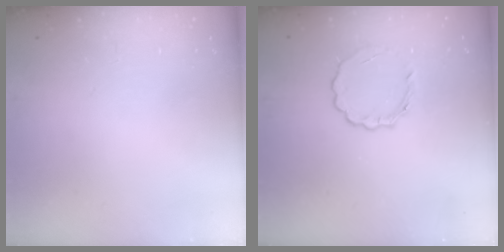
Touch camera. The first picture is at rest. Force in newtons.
{"total": 3.4, "press": 3.3, "slide": 0.5}